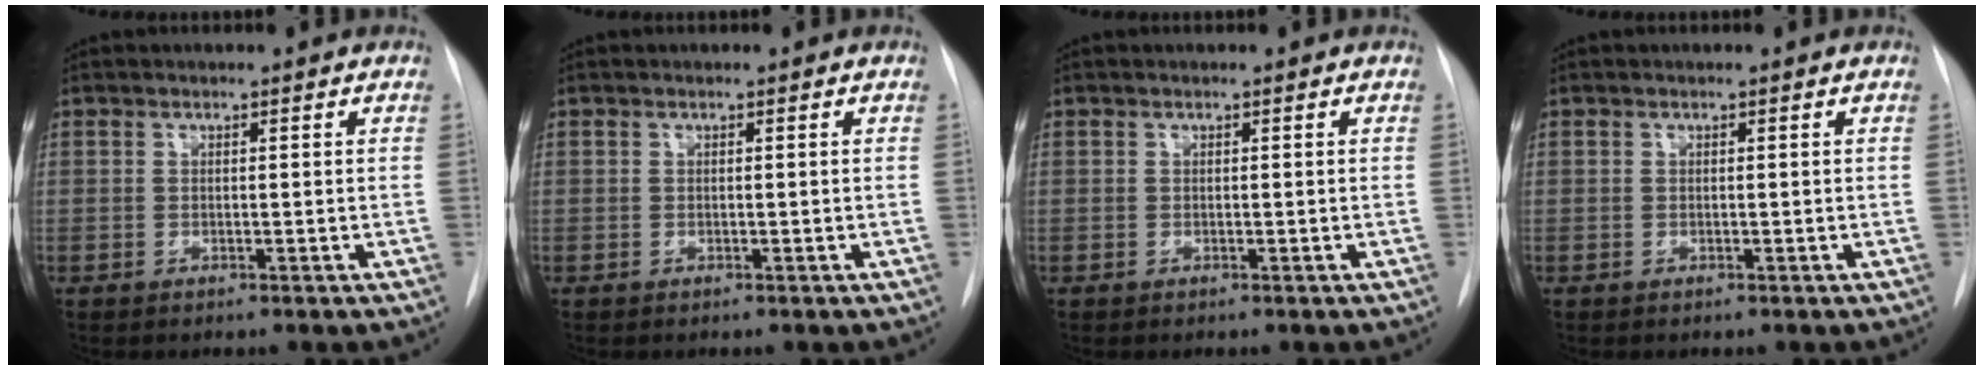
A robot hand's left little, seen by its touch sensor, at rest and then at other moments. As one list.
[{"total": 0.0}, {"total": 0.0}, {"total": 0.0}]